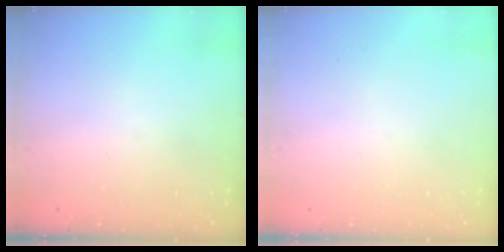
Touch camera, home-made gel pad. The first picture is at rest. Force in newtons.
{"total": 0.0}